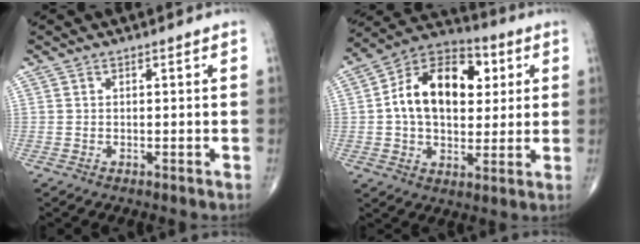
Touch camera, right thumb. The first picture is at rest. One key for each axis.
{"total": 18.3, "fx": 3.5, "fy": 11.9, "fz": 13.5, "tx": -0.184, "ty": 0.014, "tz": 0.051}